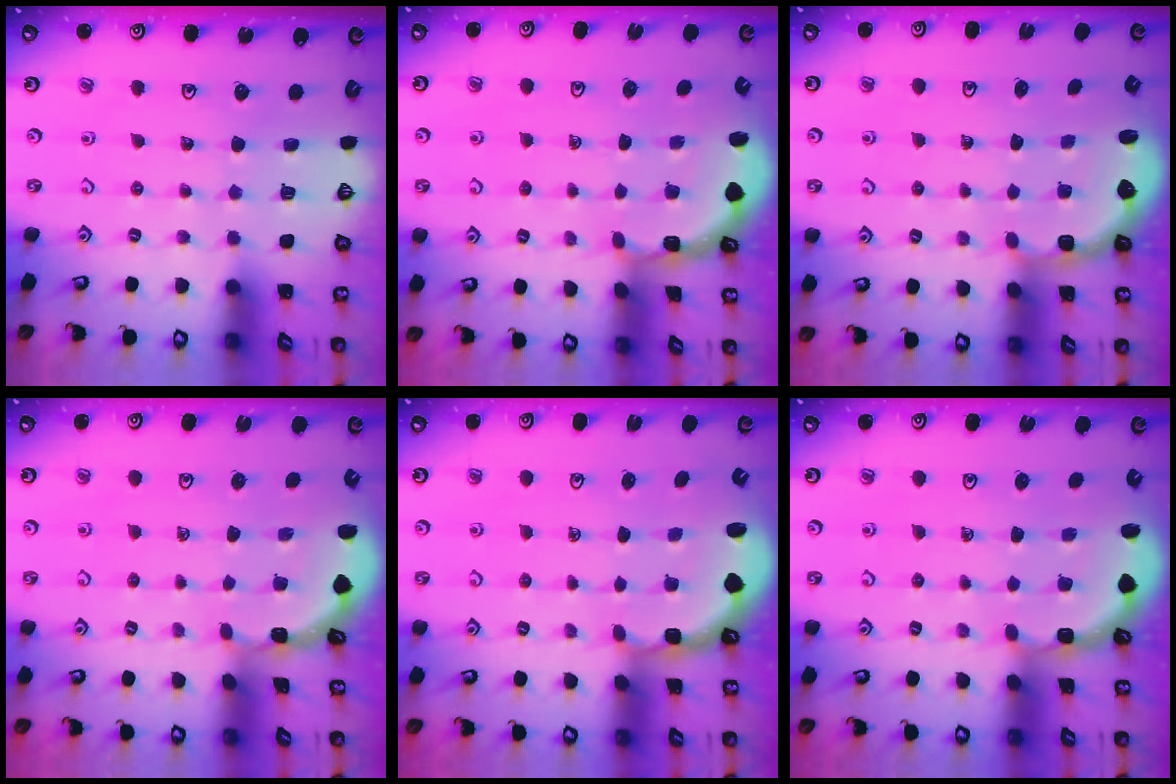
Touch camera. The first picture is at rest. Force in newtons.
{"total": 2.0, "press": 2.0, "slide": 0.3}
{"total": 2.9, "press": 2.4, "slide": 1.6}
{"total": 1.3, "press": 1.3, "slide": 0.1}
{"total": 2.2, "press": 1.9, "slide": 1.1}
{"total": 1.9, "press": 1.9, "slide": 0.3}